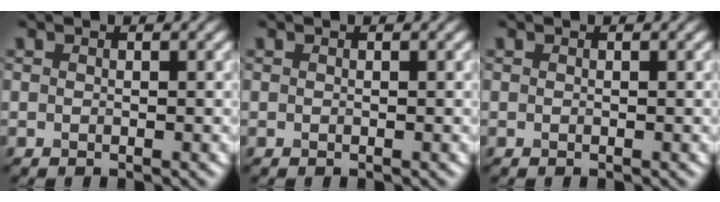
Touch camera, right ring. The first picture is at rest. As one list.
[{"total": 0.0}, {"total": 0.0}]